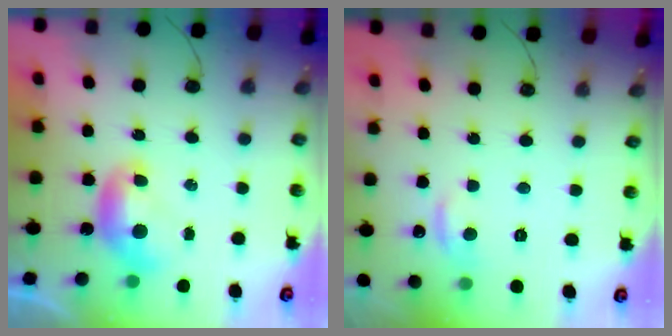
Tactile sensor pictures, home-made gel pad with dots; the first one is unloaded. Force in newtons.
{"total": 2.6, "press": 2.5, "slide": 0.8}